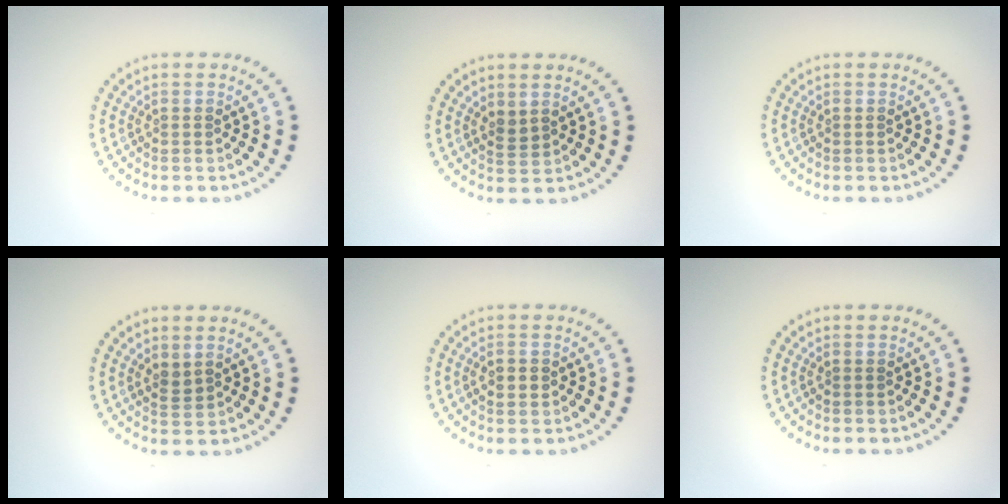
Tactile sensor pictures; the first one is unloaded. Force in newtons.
{"total": 1.2, "press": 1.0, "slide": 0.7}
{"total": 0.0}
{"total": 1.2, "press": 1.0, "slide": 0.7}
{"total": 2.1, "press": 2.1, "slide": 0.2}
{"total": 0.0}